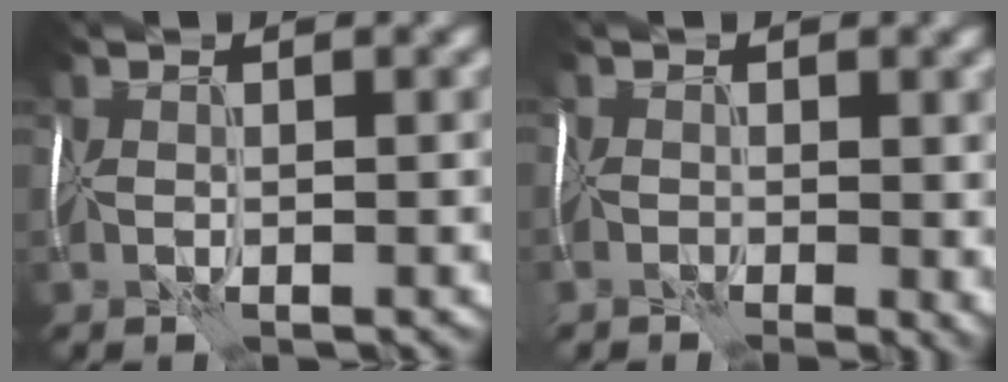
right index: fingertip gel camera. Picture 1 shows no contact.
{"total": 3.3, "force": [-1.2, 1.6, 2.7], "torque": [-0.037, -0.005, -0.019]}